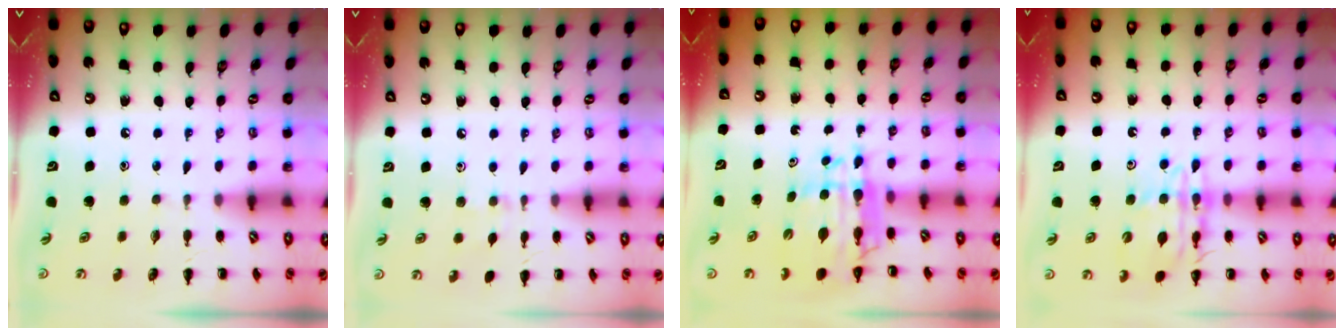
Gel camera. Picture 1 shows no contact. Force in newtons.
{"total": 3.5, "press": 3.3, "slide": 1.2}
{"total": 9.3, "press": 8.8, "slide": 3.0}
{"total": 13.1, "press": 12.9, "slide": 2.7}